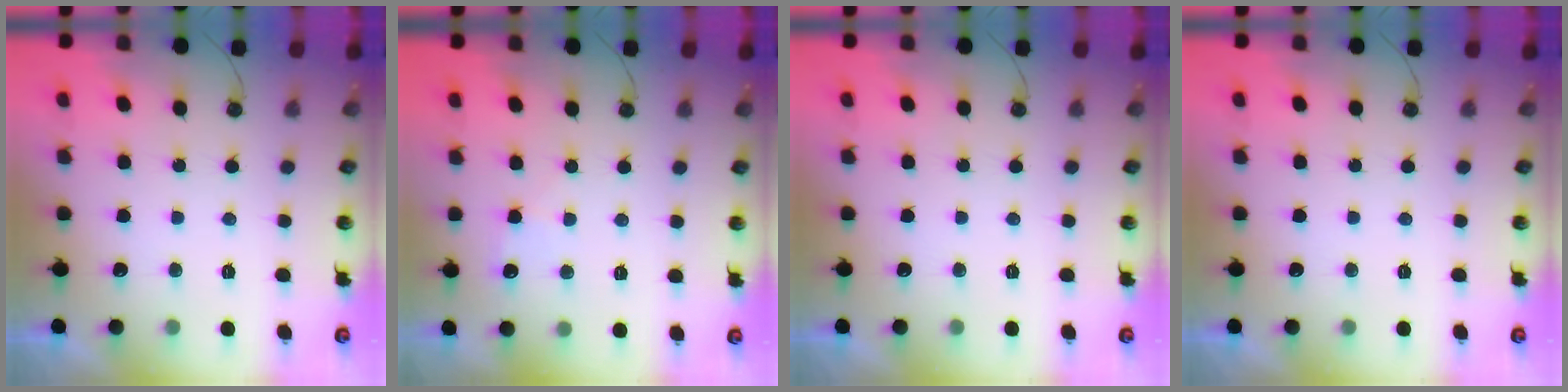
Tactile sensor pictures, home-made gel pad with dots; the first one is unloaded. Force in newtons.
{"total": 3.5, "press": 3.5, "slide": 0.5}
{"total": 0.0}
{"total": 0.0}